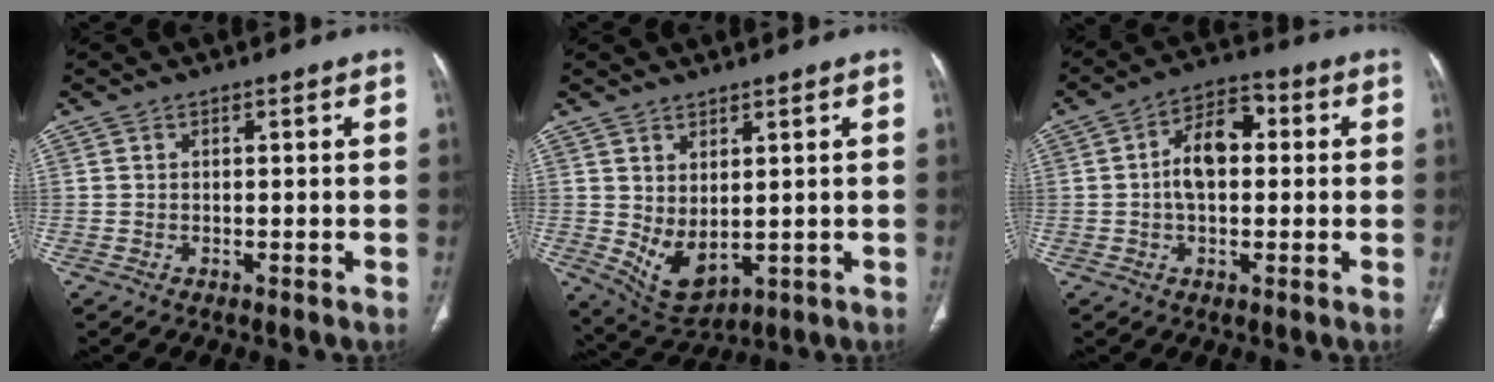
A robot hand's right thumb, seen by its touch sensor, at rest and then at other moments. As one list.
[{"total": 7.4, "force": [0.4, 4.0, 6.2], "torque": [-0.101, -0.015, 0.035]}, {"total": 9.1, "force": [0.7, 5.4, 7.3], "torque": [-0.116, 0.024, 0.003]}]